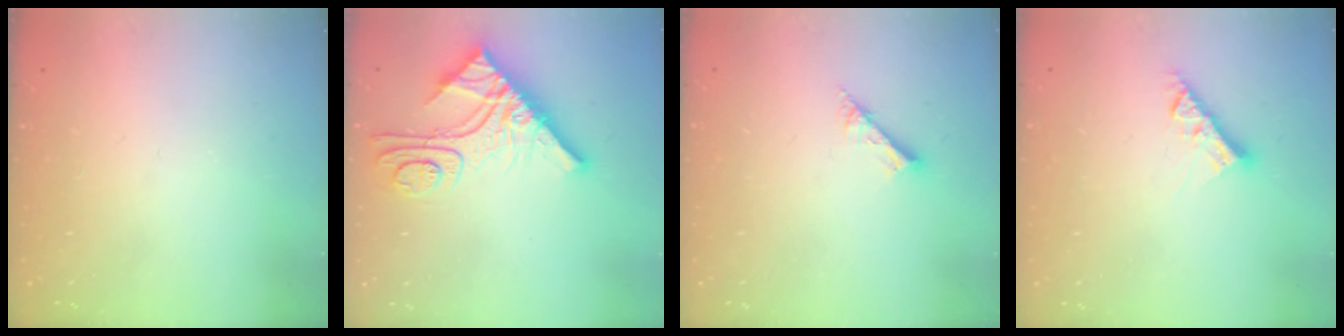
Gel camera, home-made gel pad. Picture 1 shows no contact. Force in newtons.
{"total": 15.3, "press": 15.3, "slide": 1.4}
{"total": 7.9, "press": 7.8, "slide": 0.8}
{"total": 7.7, "press": 7.7, "slide": 0.3}